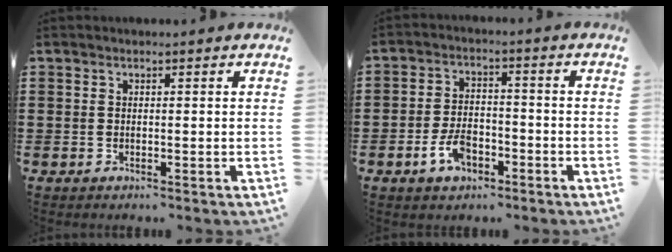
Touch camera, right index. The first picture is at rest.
{"total": 5.2, "force": [-2.8, 2.8, 3.3], "torque": [-0.077, 0.003, -0.056]}